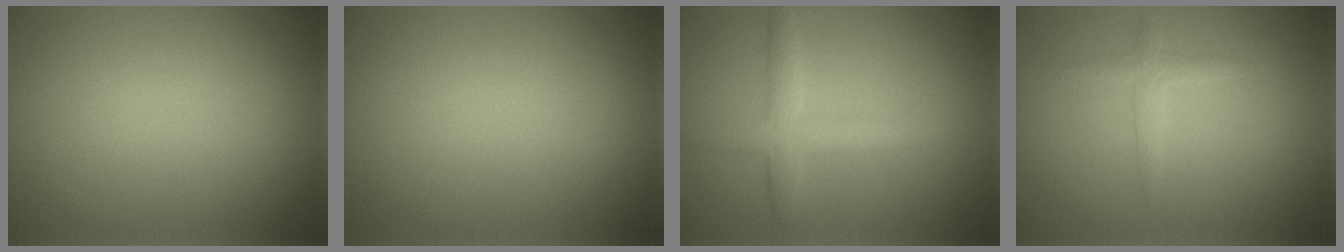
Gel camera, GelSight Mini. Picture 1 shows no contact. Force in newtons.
{"total": 0.0}
{"total": 2.9, "press": 2.9, "slide": 0.1}
{"total": 1.5, "press": 1.5, "slide": 0.1}